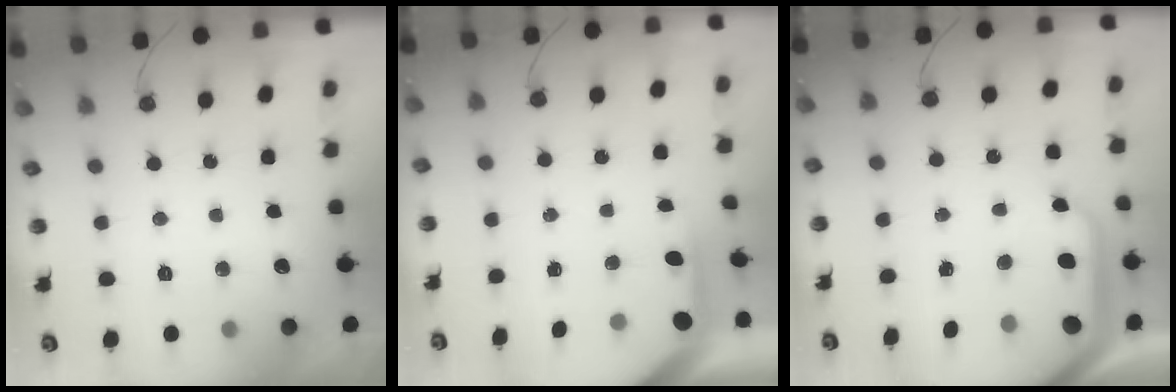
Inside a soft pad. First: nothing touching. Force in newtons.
{"total": 3.3, "press": 3.3, "slide": 0.3}
{"total": 11.4, "press": 11.3, "slide": 1.1}